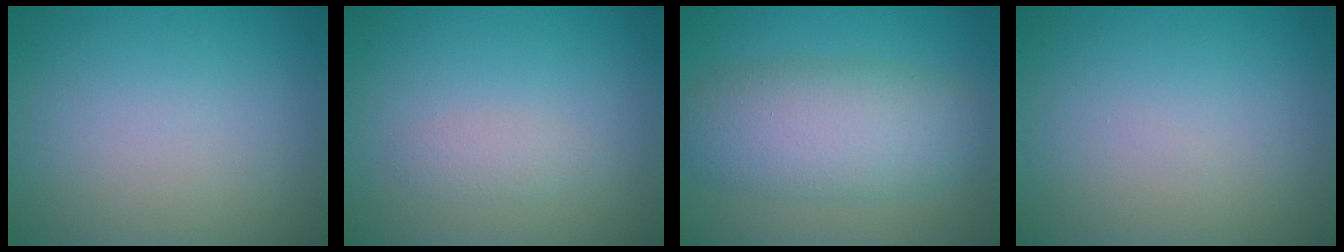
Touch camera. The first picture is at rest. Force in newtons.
{"total": 1.3, "press": 1.3, "slide": 0.0}
{"total": 7.2, "press": 7.2, "slide": 0.3}
{"total": 0.0}